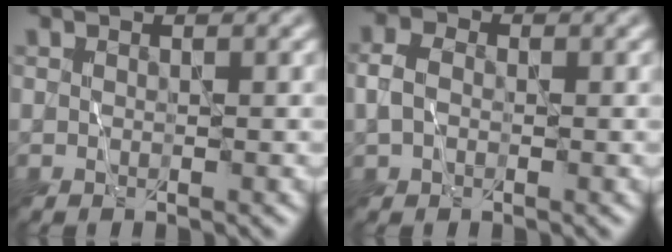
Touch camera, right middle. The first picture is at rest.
{"total": 2.6, "force": [0.0, 2.0, 1.6], "torque": [-0.037, 0.004, -0.007]}